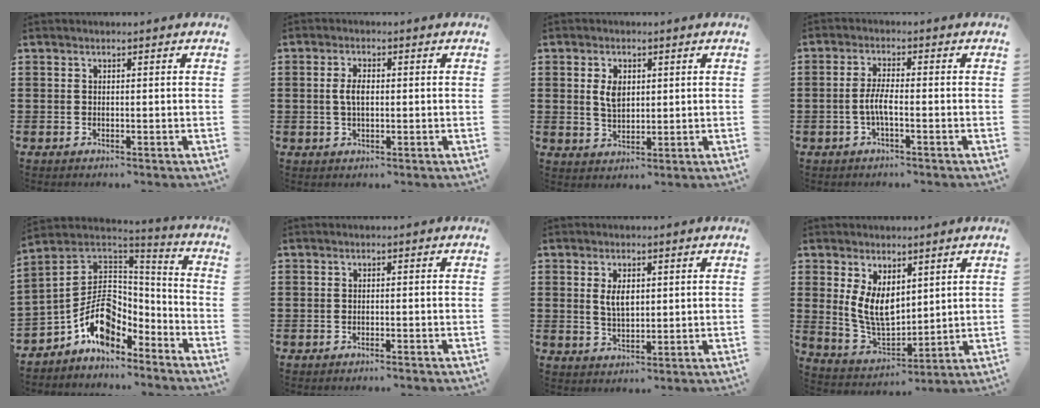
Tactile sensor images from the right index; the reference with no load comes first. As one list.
[{"total": 3.0, "force": [0.1, 1.3, 2.7], "torque": [-0.061, 0.002, -0.002]}, {"total": 3.7, "force": [0.9, 2.4, 2.8], "torque": [-0.053, 0.006, 0.013]}, {"total": 3.7, "force": [-1.2, 0.7, 3.4], "torque": [-0.082, -0.006, -0.030]}, {"total": 11.1, "force": [-4.5, 7.5, 6.8], "torque": [-0.144, 0.007, -0.087]}, {"total": 0.9, "force": [-0.9, -0.2, 0.0], "torque": [-0.002, 0.000, -0.017]}, {"total": 3.5, "force": [0.9, 1.8, 2.9], "torque": [-0.053, 0.004, 0.012]}, {"total": 7.3, "force": [2.5, 4.5, 5.2], "torque": [-0.107, -0.006, 0.047]}]